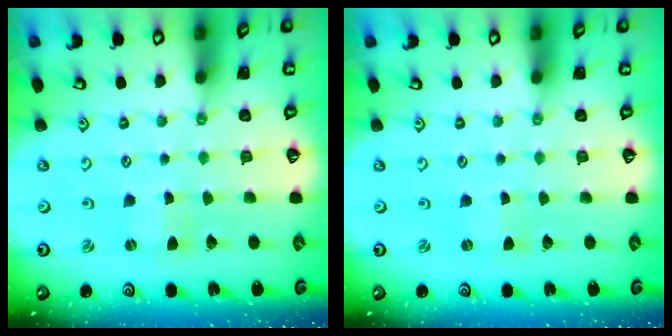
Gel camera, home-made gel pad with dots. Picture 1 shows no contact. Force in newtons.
{"total": 0.0}